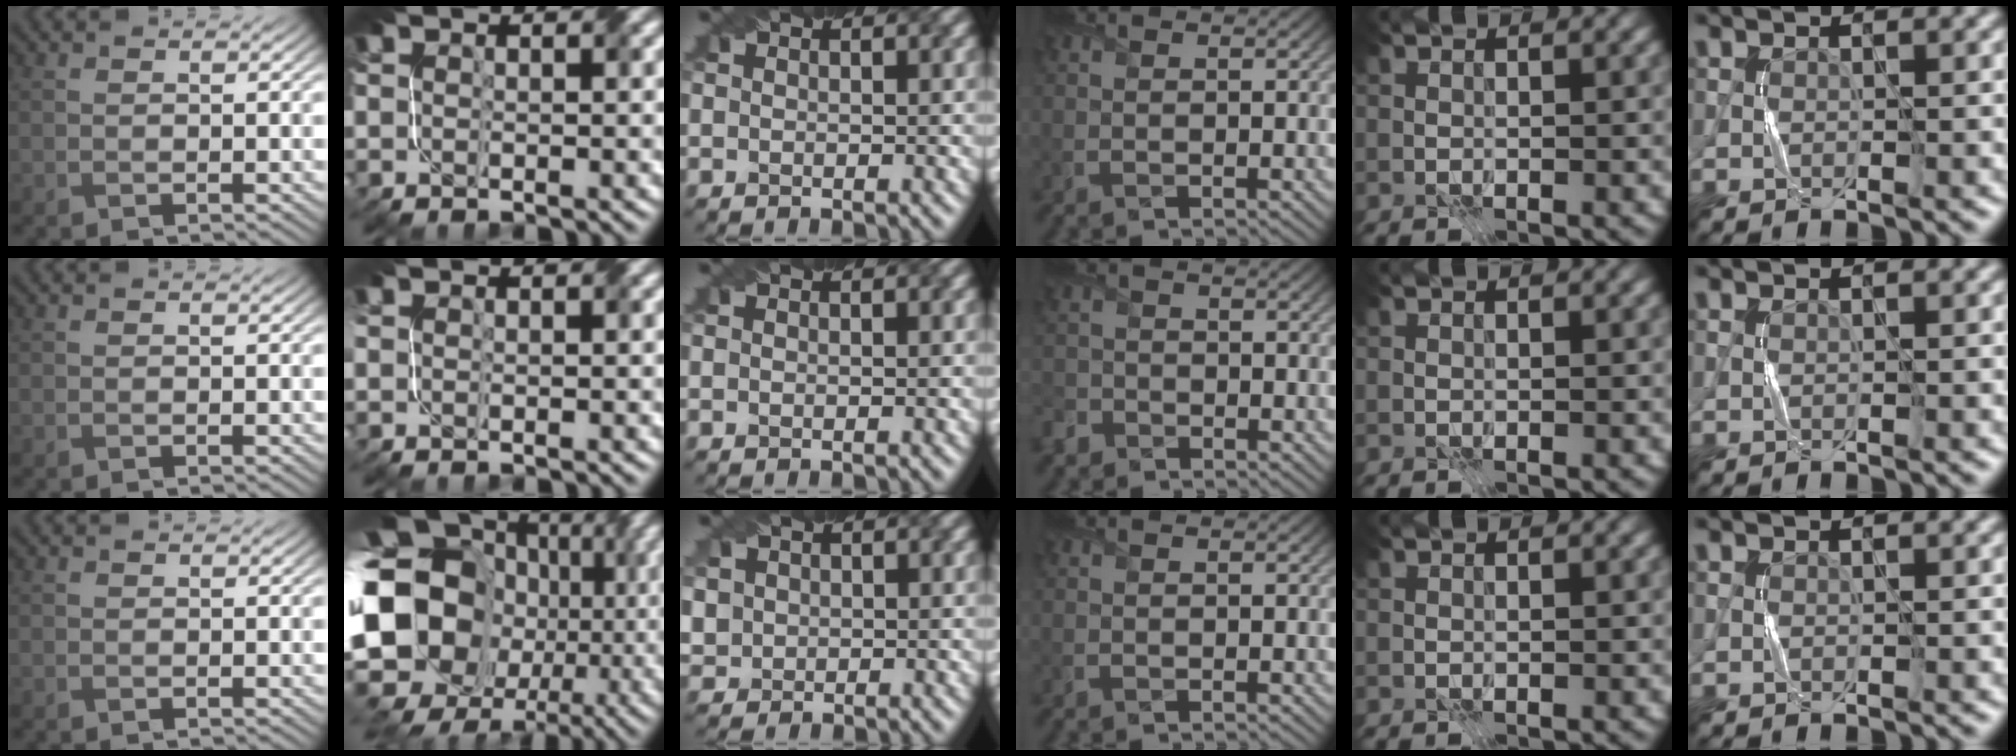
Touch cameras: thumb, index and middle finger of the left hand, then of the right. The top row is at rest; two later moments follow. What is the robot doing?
{"motion": "fold", "object": "paper"}